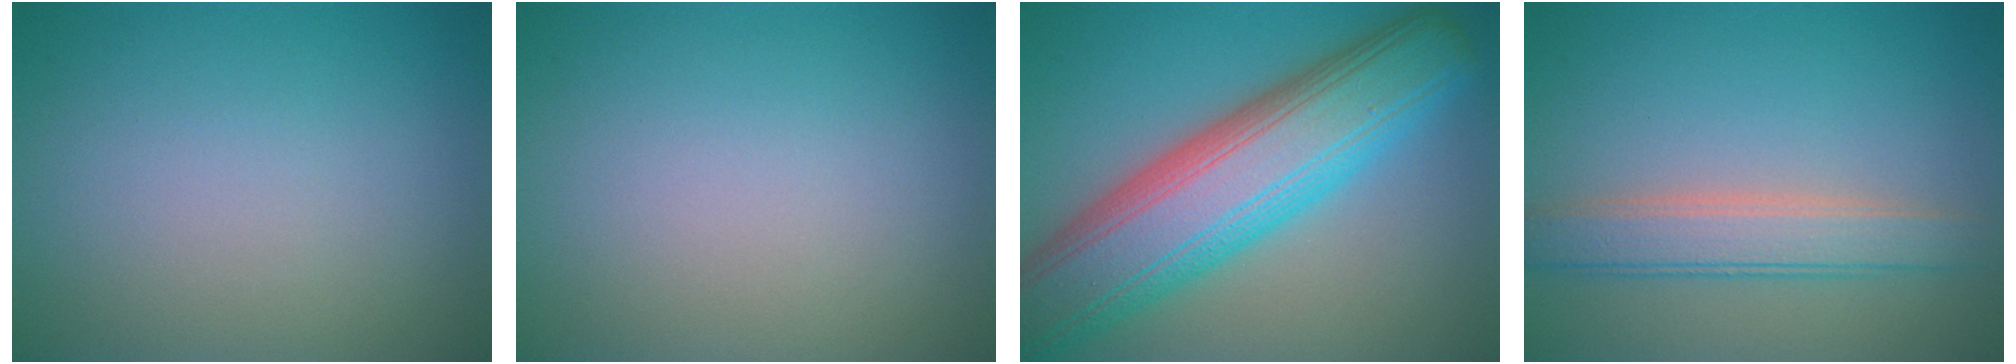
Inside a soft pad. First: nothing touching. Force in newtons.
{"total": 0.0}
{"total": 12.3, "press": 12.3, "slide": 0.3}
{"total": 3.8, "press": 3.7, "slide": 0.4}